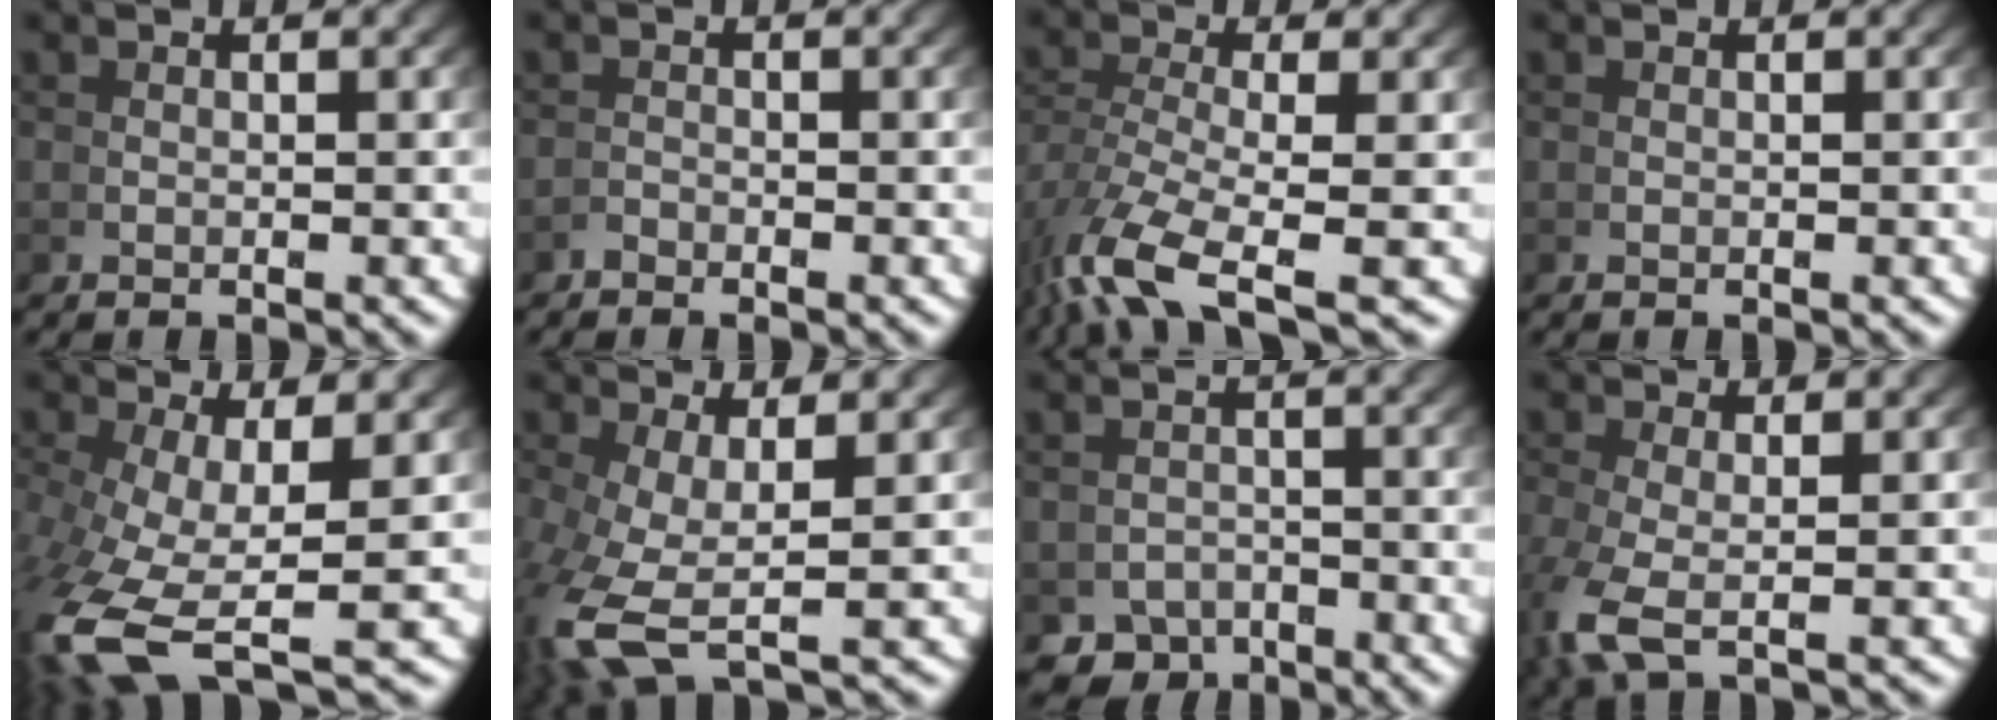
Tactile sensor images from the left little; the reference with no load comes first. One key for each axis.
{"total": 1.3, "fx": -0.8, "fy": -0.9, "fz": -0.5, "tx": 0.014, "ty": -0.002, "tz": -0.016}
{"total": 5.7, "fx": -3.2, "fy": 1.7, "fz": 4.4, "tx": -0.108, "ty": -0.043, "tz": -0.030}
{"total": 0.0}
{"total": 7.6, "fx": -3.4, "fy": 3.6, "fz": 5.8, "tx": -0.145, "ty": -0.052, "tz": -0.027}
{"total": 5.4, "fx": -0.8, "fy": 2.5, "fz": 4.7, "tx": -0.127, "ty": -0.037, "tz": 0.009}
{"total": 4.8, "fx": -4.2, "fy": 2.5, "fz": 0.2, "tx": 0.026, "ty": -0.018, "tz": -0.068}
{"total": 3.4, "fx": -0.3, "fy": 1.6, "fz": 2.9, "tx": -0.093, "ty": -0.025, "tz": 0.007}